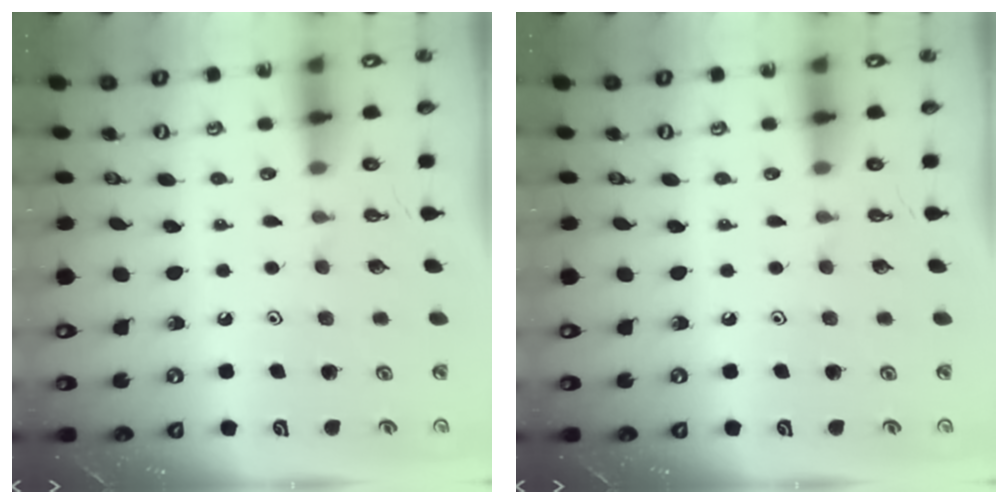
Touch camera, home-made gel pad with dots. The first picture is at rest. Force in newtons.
{"total": 0.0}